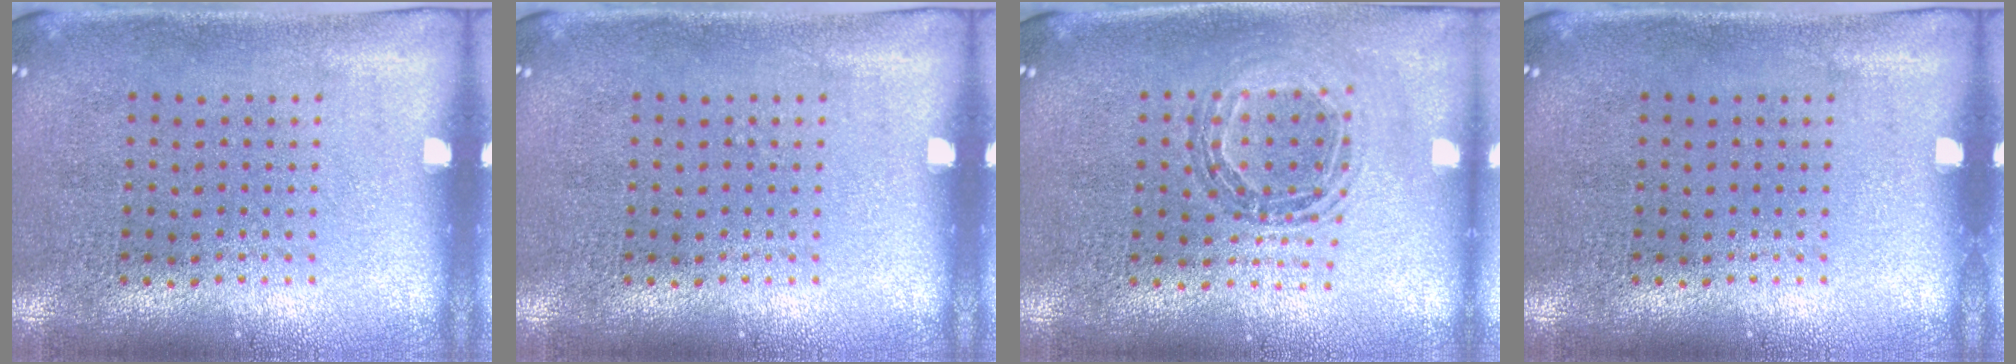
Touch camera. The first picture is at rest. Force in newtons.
{"total": 0.0}
{"total": 0.9, "press": 0.9, "slide": 0.2}
{"total": 0.0}